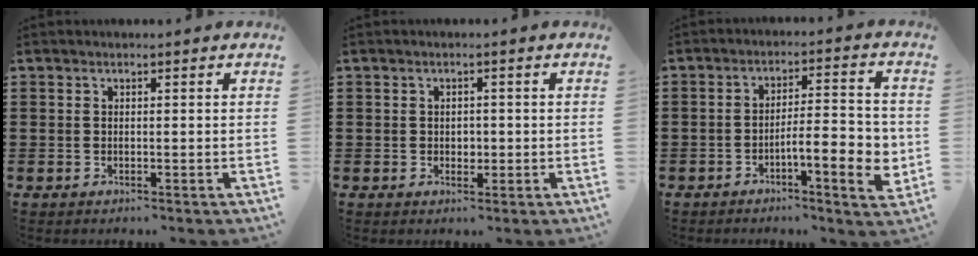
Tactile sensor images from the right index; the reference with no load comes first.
{"total": 1.4, "force": [-0.1, 1.1, 0.8], "torque": [-0.017, 0.005, -0.003]}
{"total": 8.0, "force": [-2.5, 2.2, 7.2], "torque": [-0.103, -0.004, -0.042]}